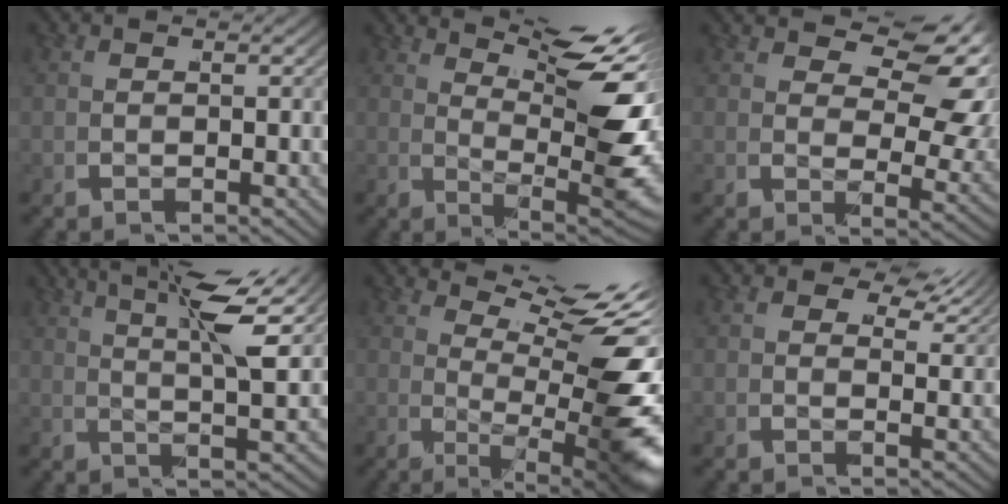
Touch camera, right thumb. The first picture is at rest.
{"total": 11.9, "force": [3.6, 4.4, 10.4], "torque": [-0.147, -0.008, 0.065]}
{"total": 8.1, "force": [4.5, 3.9, 5.4], "torque": [-0.062, 0.003, 0.065]}
{"total": 6.7, "force": [3.7, 1.8, 5.3], "torque": [-0.079, 0.007, 0.054]}
{"total": 12.3, "force": [1.9, 4.6, 11.2], "torque": [-0.156, -0.015, 0.040]}
{"total": 3.3, "force": [2.6, 1.5, 1.3], "torque": [-0.015, 0.005, 0.031]}